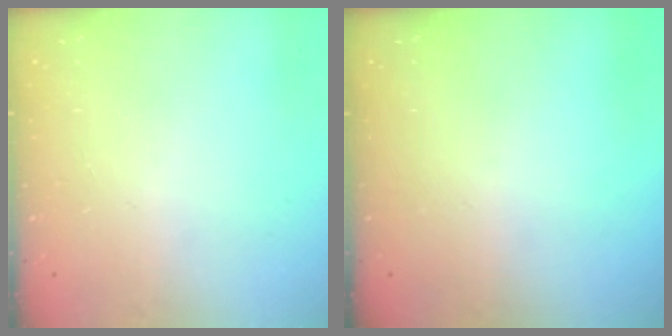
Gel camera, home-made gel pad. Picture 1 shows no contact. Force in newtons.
{"total": 0.0}